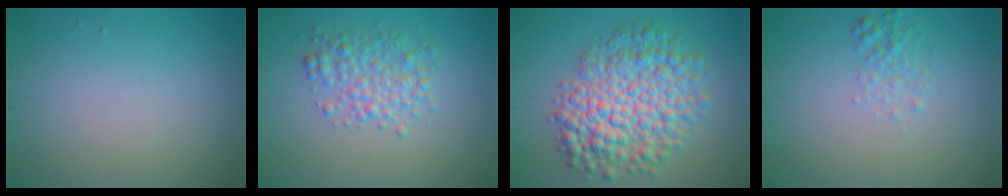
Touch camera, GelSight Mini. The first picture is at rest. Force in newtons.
{"total": 3.4, "press": 3.4, "slide": 0.0}
{"total": 8.5, "press": 8.5, "slide": 0.2}
{"total": 1.4, "press": 1.4, "slide": 0.1}